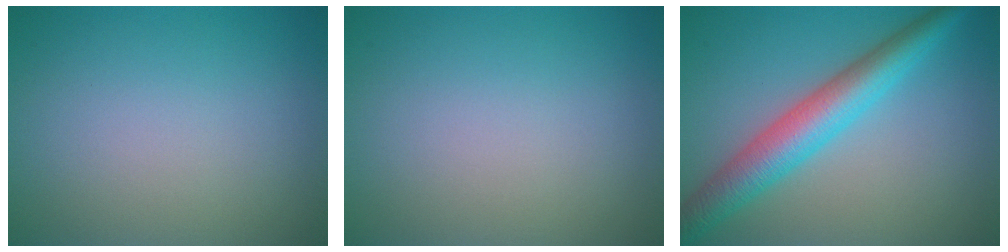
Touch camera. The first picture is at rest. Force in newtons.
{"total": 0.0}
{"total": 5.9, "press": 5.9, "slide": 0.1}